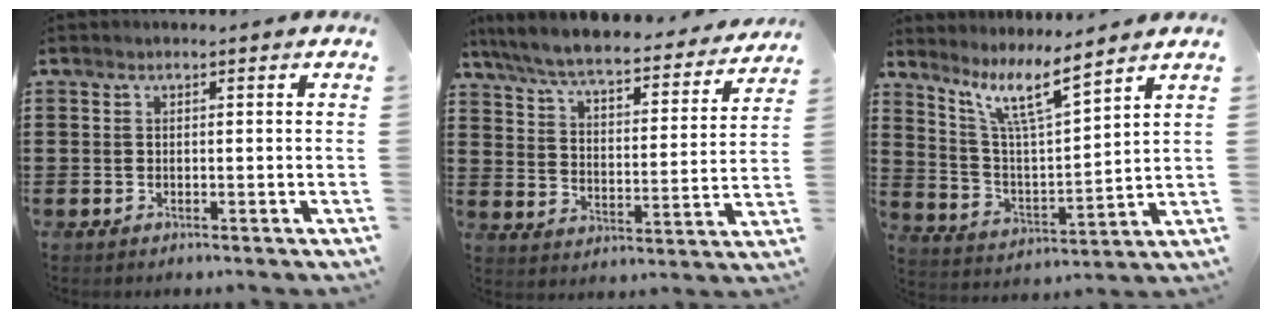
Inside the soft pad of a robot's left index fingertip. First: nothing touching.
{"total": 6.7, "force": [6.2, 0.3, 2.5], "torque": [-0.078, -0.043, 0.104]}
{"total": 9.2, "force": [6.8, 1.2, 6.1], "torque": [-0.140, -0.029, 0.121]}